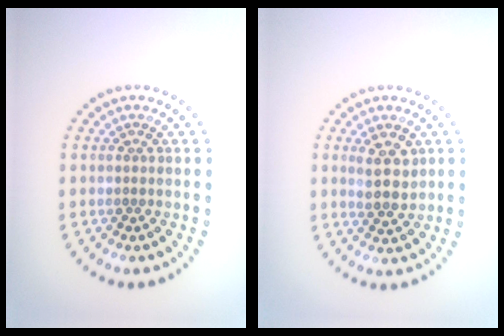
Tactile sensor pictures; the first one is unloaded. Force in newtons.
{"total": 2.8, "press": 2.6, "slide": 1.0}